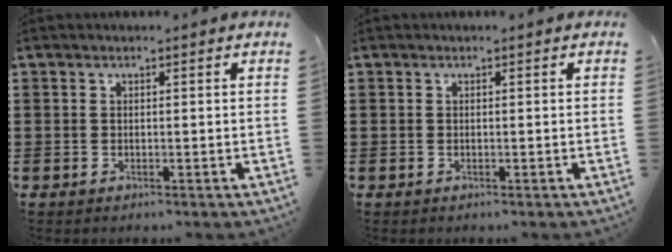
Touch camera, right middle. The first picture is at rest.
{"total": 0.0}